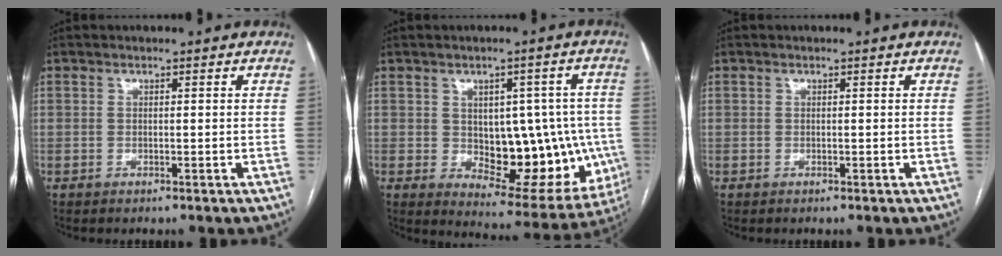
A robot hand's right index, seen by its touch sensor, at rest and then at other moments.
{"total": 16.7, "force": [-1.1, 8.6, 14.3], "torque": [-0.167, 0.013, 0.013]}
{"total": 0.0}